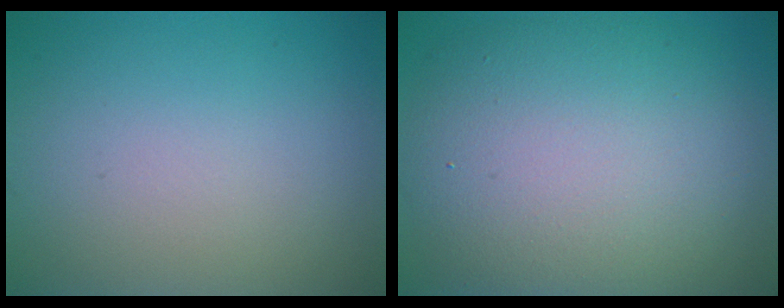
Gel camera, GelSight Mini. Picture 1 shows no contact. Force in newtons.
{"total": 11.4, "press": 11.4, "slide": 0.8}